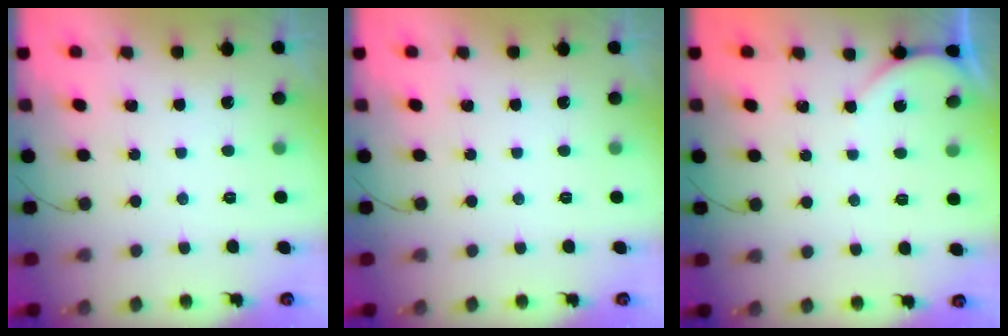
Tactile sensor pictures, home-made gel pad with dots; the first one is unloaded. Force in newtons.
{"total": 0.0}
{"total": 1.3, "press": 1.3, "slide": 0.3}